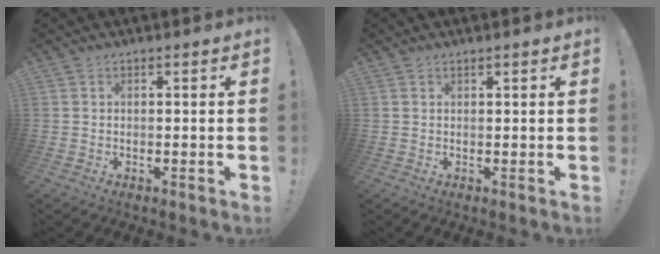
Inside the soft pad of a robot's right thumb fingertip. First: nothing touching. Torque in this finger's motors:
{"motor_torque": [0.05, 0.01, -0.24, -0.14, 0.08]}